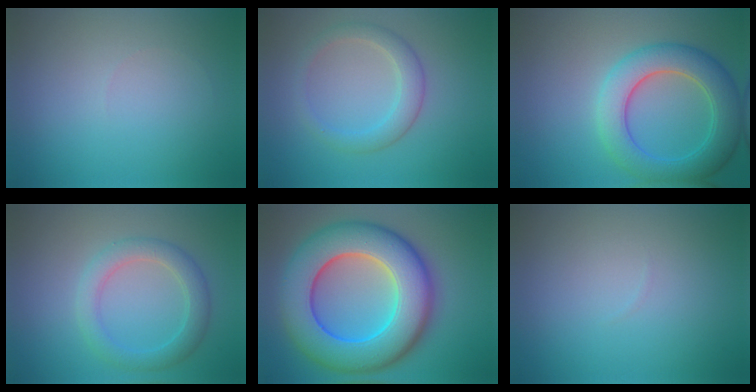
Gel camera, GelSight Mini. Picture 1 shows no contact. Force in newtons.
{"total": 2.8, "press": 2.8, "slide": 0.2}
{"total": 6.7, "press": 6.7, "slide": 0.2}
{"total": 3.4, "press": 3.4, "slide": 0.2}
{"total": 13.1, "press": 13.1, "slide": 0.2}
{"total": 0.0}